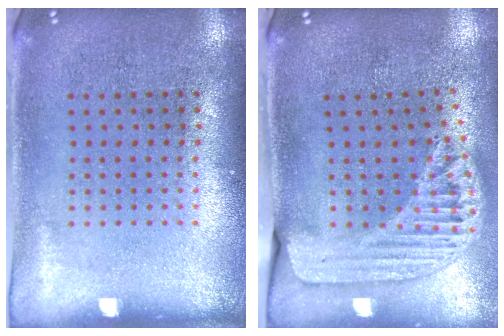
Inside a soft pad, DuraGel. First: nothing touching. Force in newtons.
{"total": 1.7, "press": 1.5, "slide": 0.7}